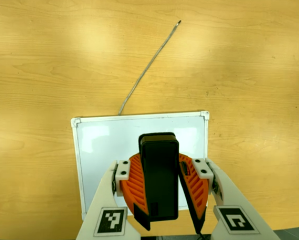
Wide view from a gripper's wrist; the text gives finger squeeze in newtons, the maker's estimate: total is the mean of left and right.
{"total": 8.9, "left": 9.2, "right": 8.7}